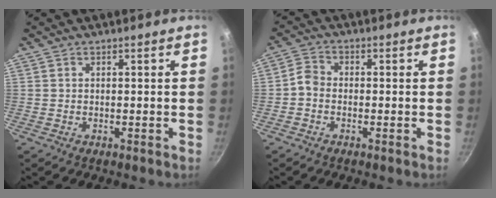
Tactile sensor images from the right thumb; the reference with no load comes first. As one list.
[{"total": 2.7, "force": [-1.3, 2.0, 1.4], "torque": [-0.035, 0.016, -0.035]}]